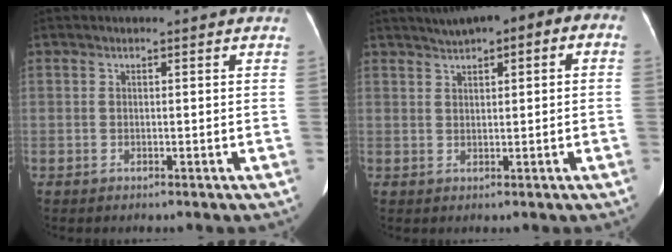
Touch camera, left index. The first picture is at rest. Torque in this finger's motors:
{"motor_torque": [1.03, -1.11, 0.04, 0.02]}